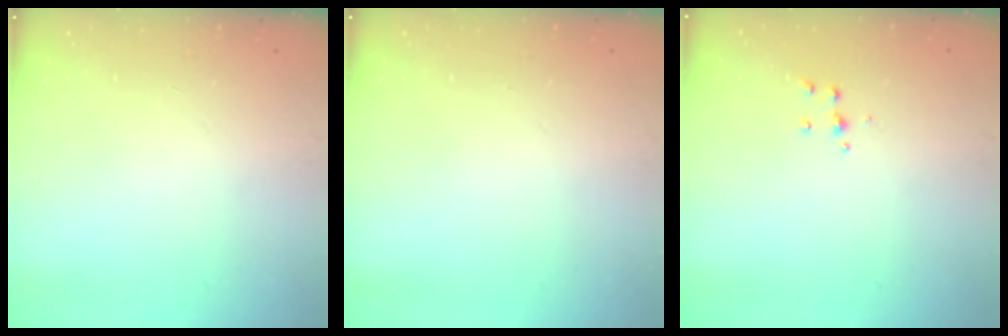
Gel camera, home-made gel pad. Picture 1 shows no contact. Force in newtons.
{"total": 0.0}
{"total": 3.9, "press": 3.8, "slide": 0.4}